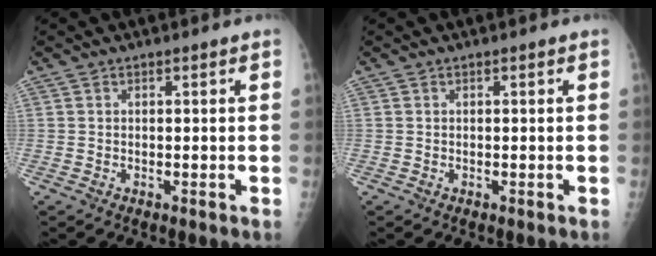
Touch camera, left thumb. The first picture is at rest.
{"total": 0.0}